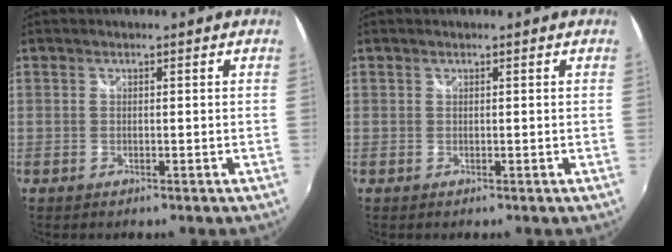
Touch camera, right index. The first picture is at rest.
{"total": 0.0}